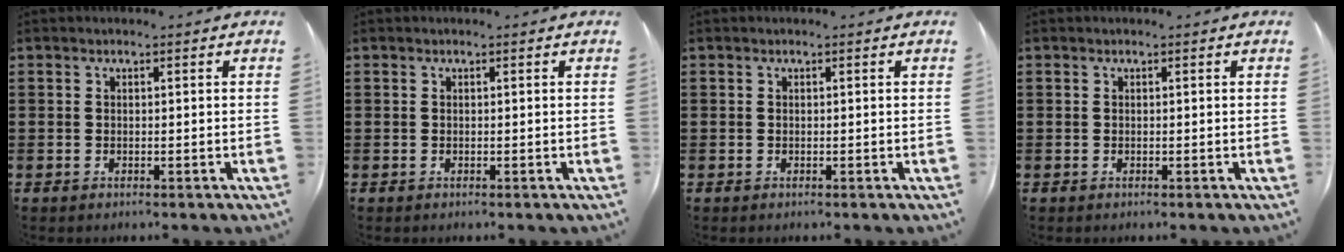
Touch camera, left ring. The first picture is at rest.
{"total": 0.0}
{"total": 0.0}
{"total": 0.0}